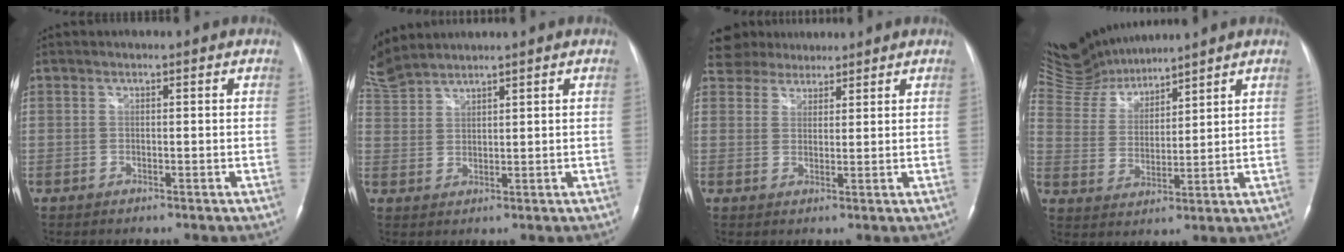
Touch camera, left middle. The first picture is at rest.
{"total": 7.9, "force": [7.5, 1.5, 1.9], "torque": [-0.063, 0.015, 0.162]}
{"total": 5.2, "force": [4.7, 2.0, 0.6], "torque": [-0.014, 0.023, 0.085]}
{"total": 10.2, "force": [10.1, 1.0, 1.1], "torque": [-0.042, 0.008, 0.214]}